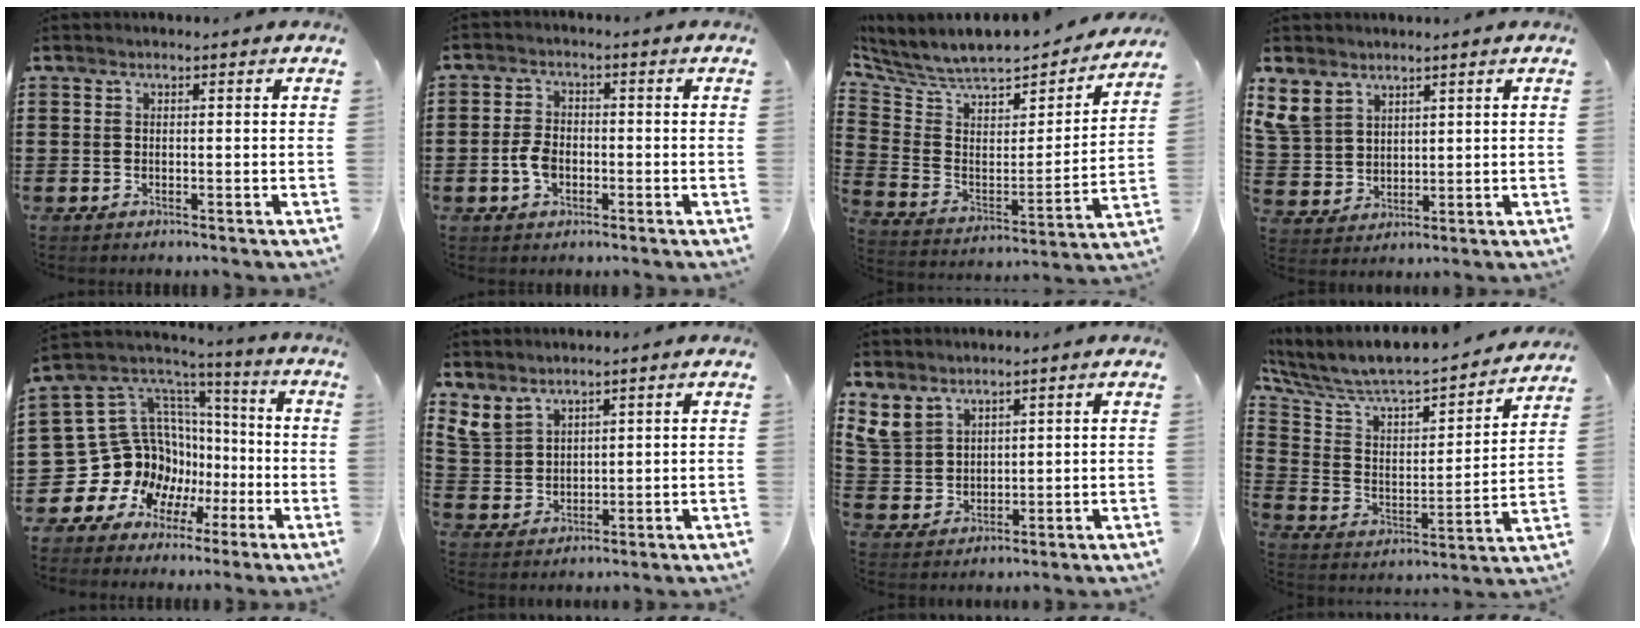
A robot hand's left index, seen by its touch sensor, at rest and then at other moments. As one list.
[{"total": 3.9, "force": [-1.1, 2.4, 2.9], "torque": [-0.074, -0.003, -0.025]}, {"total": 6.7, "force": [6.1, 1.8, 2.1], "torque": [-0.077, -0.058, 0.101]}, {"total": 5.6, "force": [3.6, 3.8, 1.8], "torque": [-0.063, -0.001, 0.068]}, {"total": 15.9, "force": [-3.9, 14.4, 5.7], "torque": [-0.177, -0.037, -0.029]}, {"total": 4.3, "force": [3.6, 2.1, 0.9], "torque": [-0.035, -0.005, 0.070]}, {"total": 4.9, "force": [3.7, 3.0, 1.1], "torque": [-0.042, -0.002, 0.071]}, {"total": 6.4, "force": [5.5, 2.1, 2.5], "torque": [-0.083, -0.057, 0.087]}]